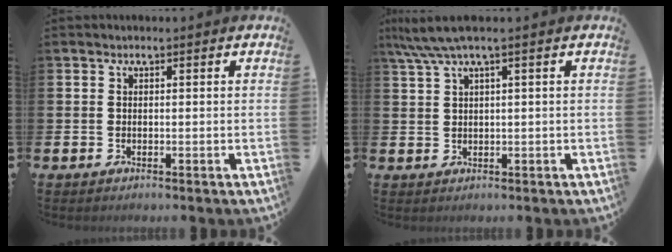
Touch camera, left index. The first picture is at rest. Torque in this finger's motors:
{"motor_torque": [0.48, -0.73, 0.82, 0.21]}